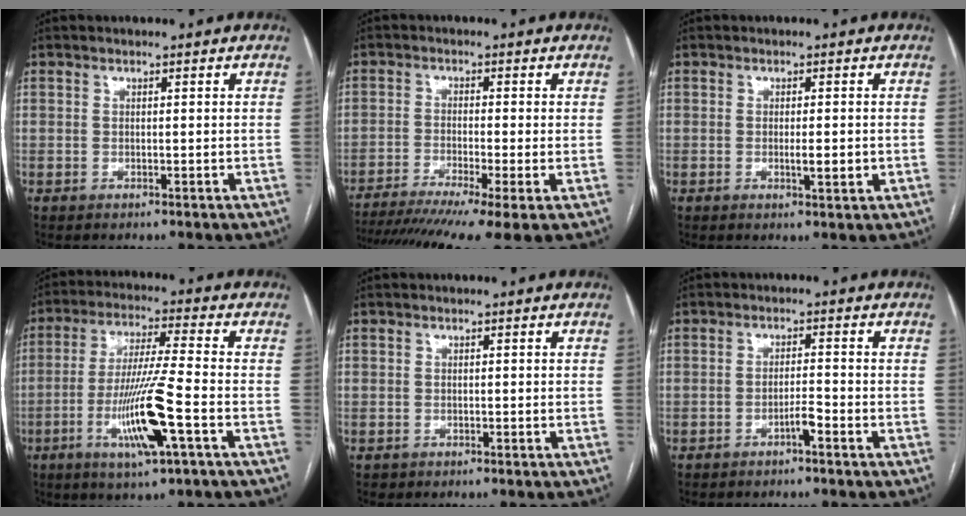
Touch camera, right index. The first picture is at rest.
{"total": 14.5, "force": [-10.8, -0.1, 9.7], "torque": [-0.155, -0.030, -0.172]}
{"total": 2.7, "force": [-0.5, 0.5, 2.6], "torque": [-0.046, -0.005, -0.006]}
{"total": 12.4, "force": [-4.2, -0.1, 11.6], "torque": [-0.231, -0.015, -0.080]}
{"total": 0.5, "force": [-0.2, 0.4, -0.2], "torque": [0.000, 0.005, -0.005]}
{"total": 2.3, "force": [-1.4, 0.1, 1.7], "torque": [-0.028, 0.001, -0.026]}